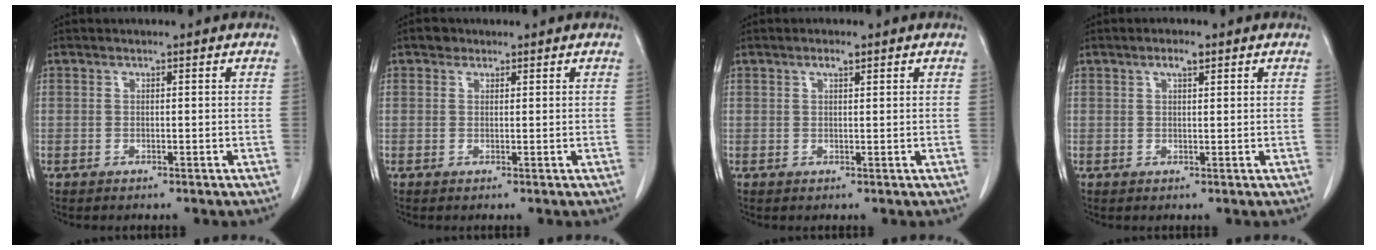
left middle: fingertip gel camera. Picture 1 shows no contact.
{"total": 1.3, "force": [0.9, 0.9, 0.2], "torque": [-0.003, 0.004, 0.010]}
{"total": 1.3, "force": [0.9, 0.2, 1.0], "torque": [-0.021, 0.001, 0.015]}
{"total": 2.0, "force": [1.2, 0.4, 1.5], "torque": [-0.032, 0.003, 0.021]}